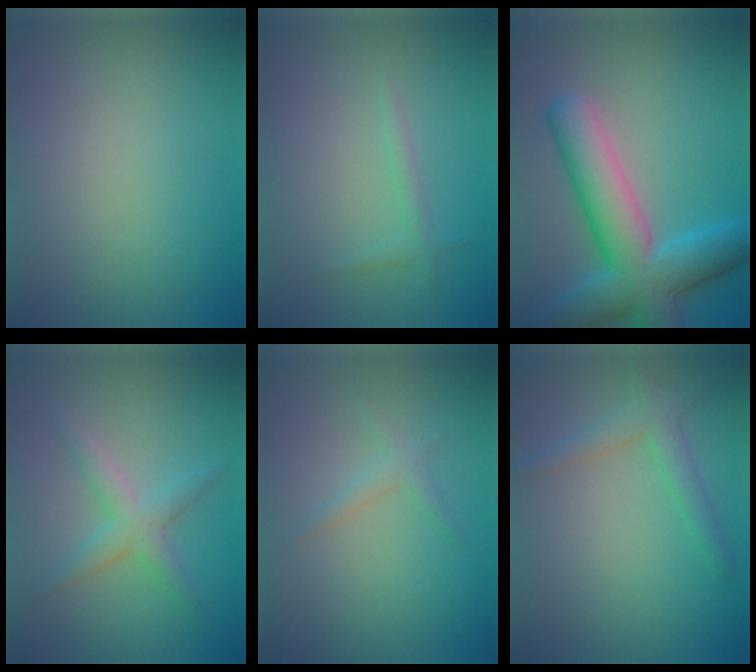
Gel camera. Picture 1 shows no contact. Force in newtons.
{"total": 1.0, "press": 1.0, "slide": 0.1}
{"total": 8.9, "press": 8.9, "slide": 0.4}
{"total": 2.5, "press": 2.5, "slide": 0.1}
{"total": 1.1, "press": 1.1, "slide": 0.0}
{"total": 2.4, "press": 2.4, "slide": 0.1}